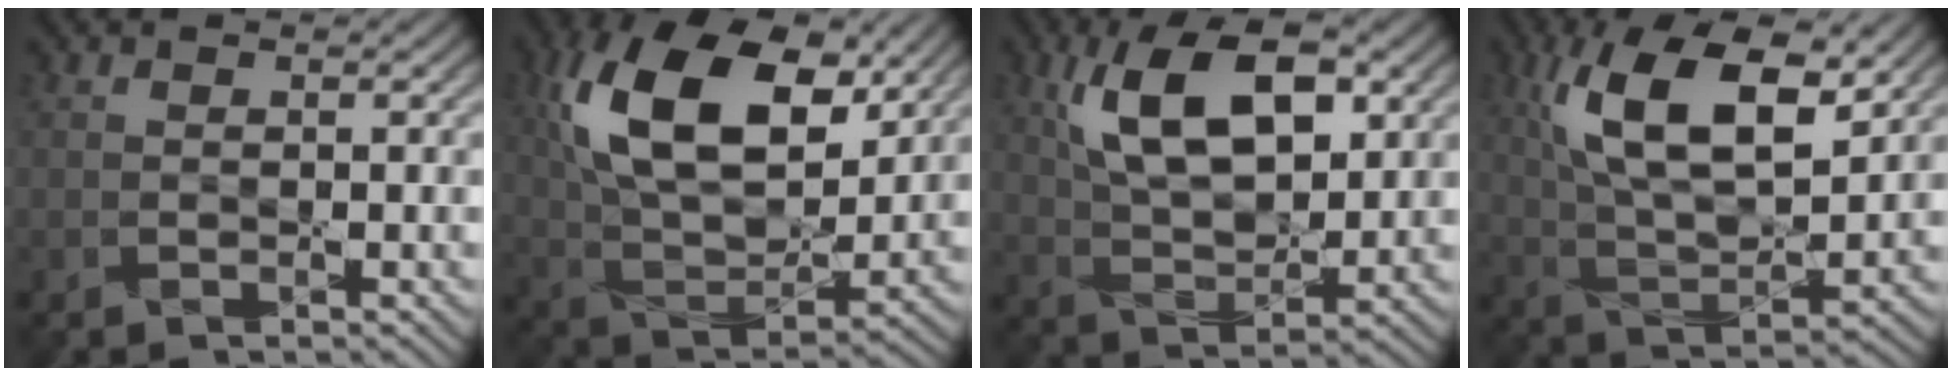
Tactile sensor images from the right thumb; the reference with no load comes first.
{"total": 16.8, "force": [6.6, 9.2, 12.4], "torque": [-0.258, 0.017, 0.117]}
{"total": 11.5, "force": [4.2, 5.6, 9.2], "torque": [-0.178, 0.007, 0.078]}
{"total": 13.8, "force": [5.9, 5.8, 11.0], "torque": [-0.220, 0.003, 0.112]}